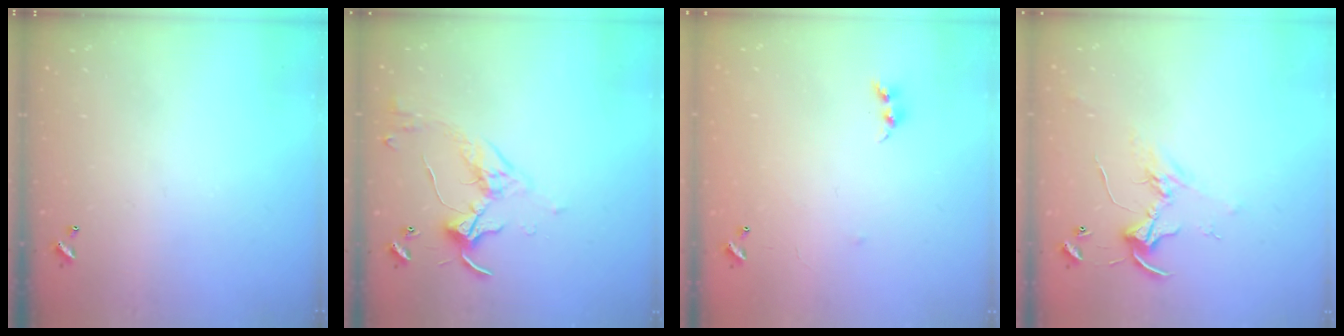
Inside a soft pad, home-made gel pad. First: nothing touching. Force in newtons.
{"total": 3.3, "press": 3.2, "slide": 0.7}
{"total": 6.7, "press": 6.7, "slide": 0.3}
{"total": 2.5, "press": 2.5, "slide": 0.2}